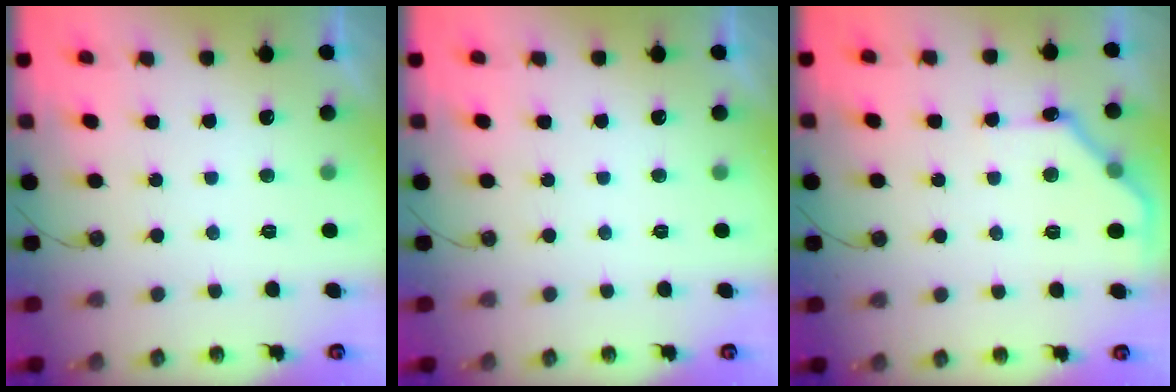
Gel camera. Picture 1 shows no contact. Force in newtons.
{"total": 0.0}
{"total": 9.4, "press": 9.4, "slide": 0.5}